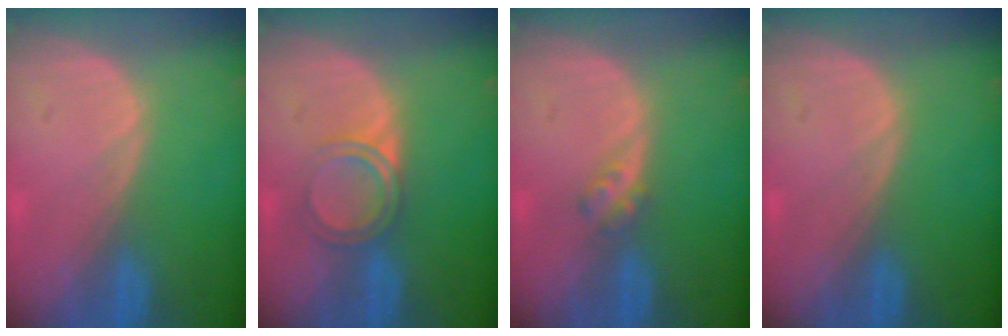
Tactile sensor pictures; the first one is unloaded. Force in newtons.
{"total": 3.7, "press": 3.6, "slide": 0.3}
{"total": 2.3, "press": 2.0, "slide": 1.2}
{"total": 0.0}